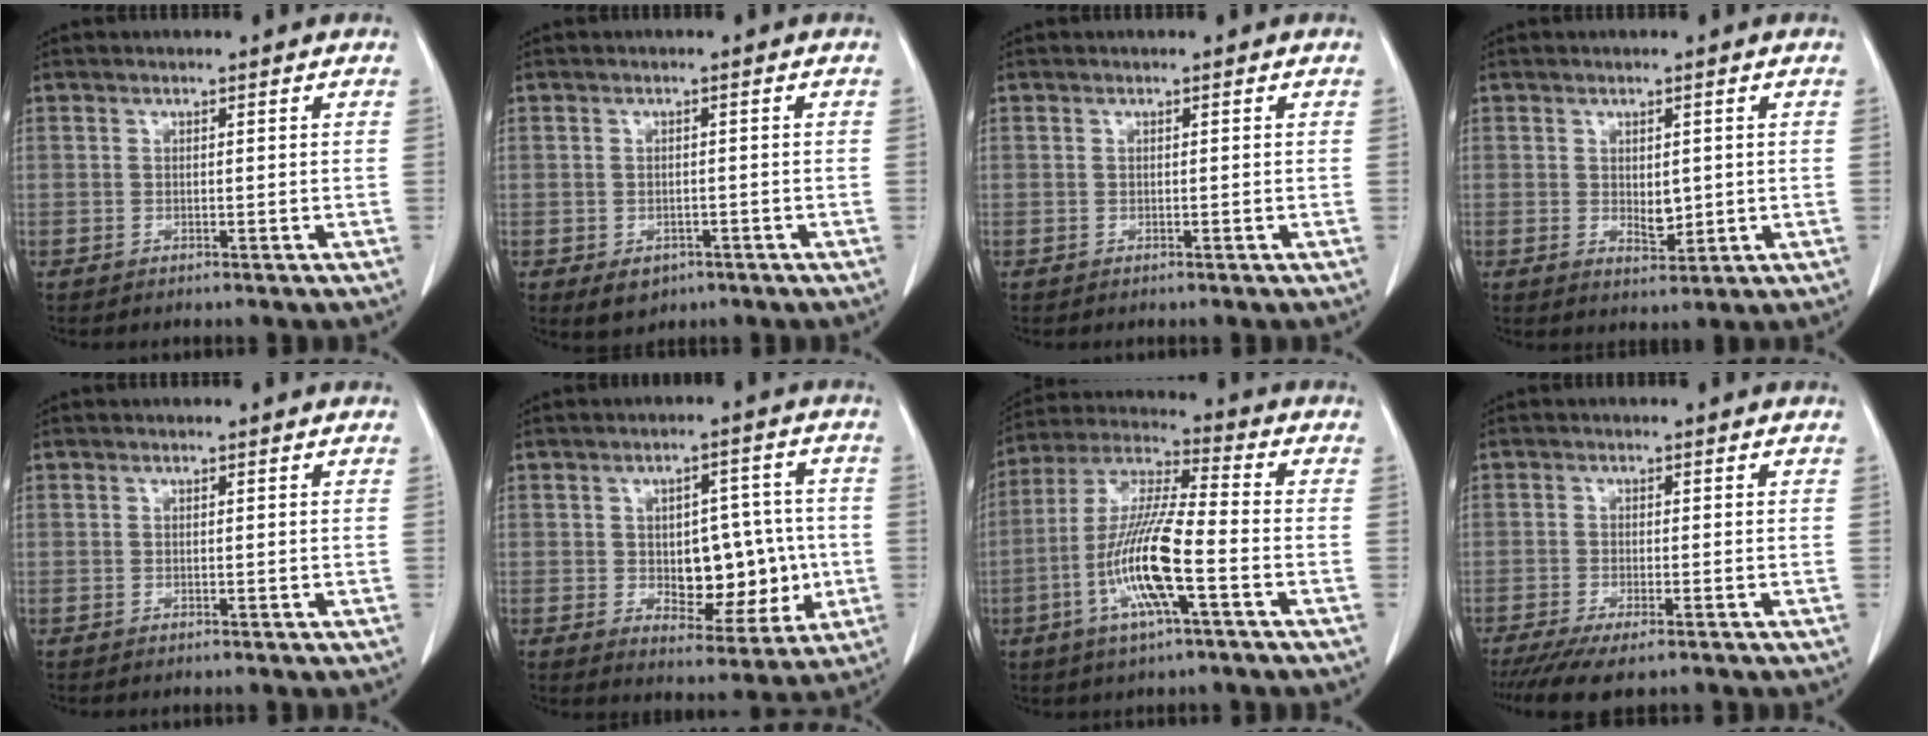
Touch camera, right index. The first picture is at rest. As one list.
[{"total": 3.3, "force": [-1.6, 2.5, 1.4], "torque": [-0.015, 0.001, -0.011]}, {"total": 0.0}, {"total": 3.2, "force": [0.2, 1.7, 2.7], "torque": [-0.042, -0.009, 0.011]}, {"total": 0.0}, {"total": 11.1, "force": [-0.8, 6.1, 9.2], "torque": [-0.118, 0.016, 0.003]}, {"total": 13.8, "force": [-4.2, 1.4, 13.1], "torque": [-0.268, -0.005, -0.084]}, {"total": 7.1, "force": [-5.4, 1.4, 4.4], "torque": [-0.068, -0.016, -0.084]}]